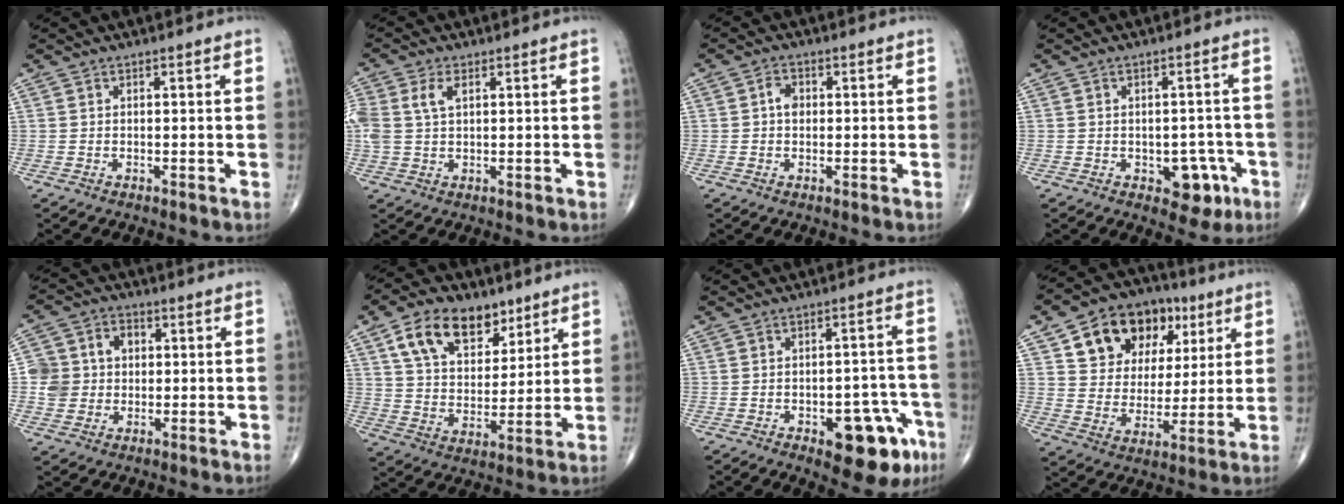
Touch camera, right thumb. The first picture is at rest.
{"total": 6.2, "force": [1.9, 3.5, 4.7], "torque": [-0.124, 0.012, 0.039]}
{"total": 2.7, "force": [0.2, 2.0, 1.8], "torque": [-0.024, 0.007, -0.001]}
{"total": 6.5, "force": [-2.5, 4.1, 4.3], "torque": [-0.022, 0.014, -0.025]}
{"total": 8.7, "force": [0.5, 7.9, 3.5], "torque": [-0.039, 0.018, 0.004]}
{"total": 15.4, "force": [8.4, 9.4, 8.8], "torque": [-0.114, -0.030, 0.150]}
{"total": 13.1, "force": [-6.0, 6.1, 9.9], "torque": [-0.088, 0.040, -0.067]}
{"total": 18.0, "force": [7.9, 13.0, 9.6], "torque": [-0.112, -0.004, 0.136]}